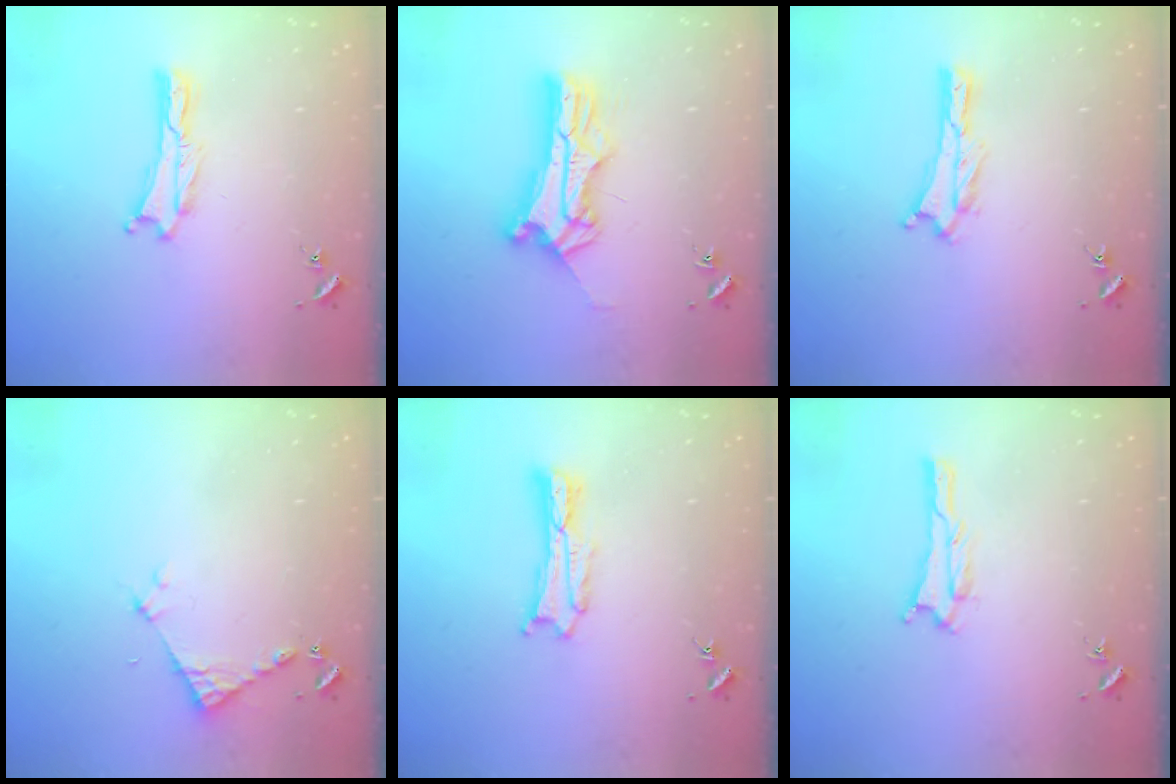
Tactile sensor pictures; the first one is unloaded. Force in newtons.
{"total": 10.9, "press": 10.9, "slide": 0.8}
{"total": 0.0}
{"total": 3.9, "press": 3.9, "slide": 0.3}
{"total": 1.2, "press": 1.2, "slide": 0.2}
{"total": 0.6, "press": 0.6, "slide": 0.1}